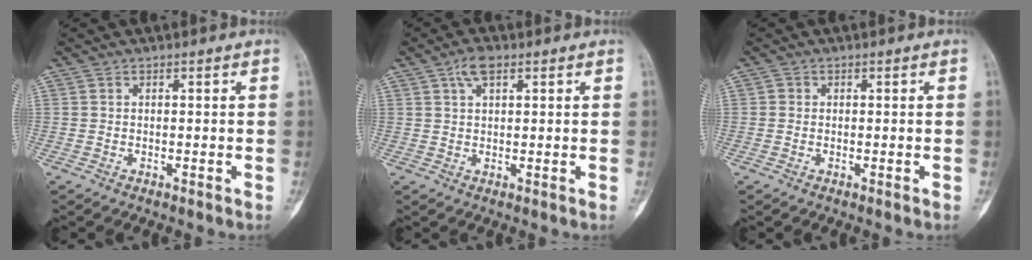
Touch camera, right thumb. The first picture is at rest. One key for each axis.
{"total": 3.7, "fx": 1.9, "fy": 1.7, "fz": 2.7, "tx": -0.048, "ty": 0.003, "tz": 0.037}
{"total": 0.5, "fx": 0.0, "fy": 0.5, "fz": 0.1, "tx": 0.005, "ty": 0.003, "tz": -0.001}